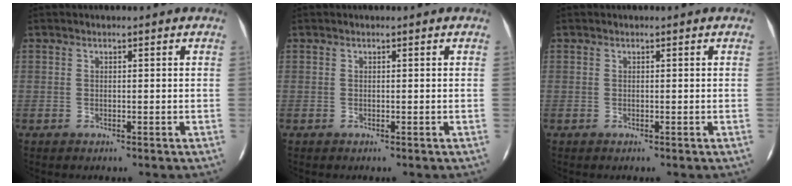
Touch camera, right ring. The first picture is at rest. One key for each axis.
{"total": 0.0}
{"total": 0.0}